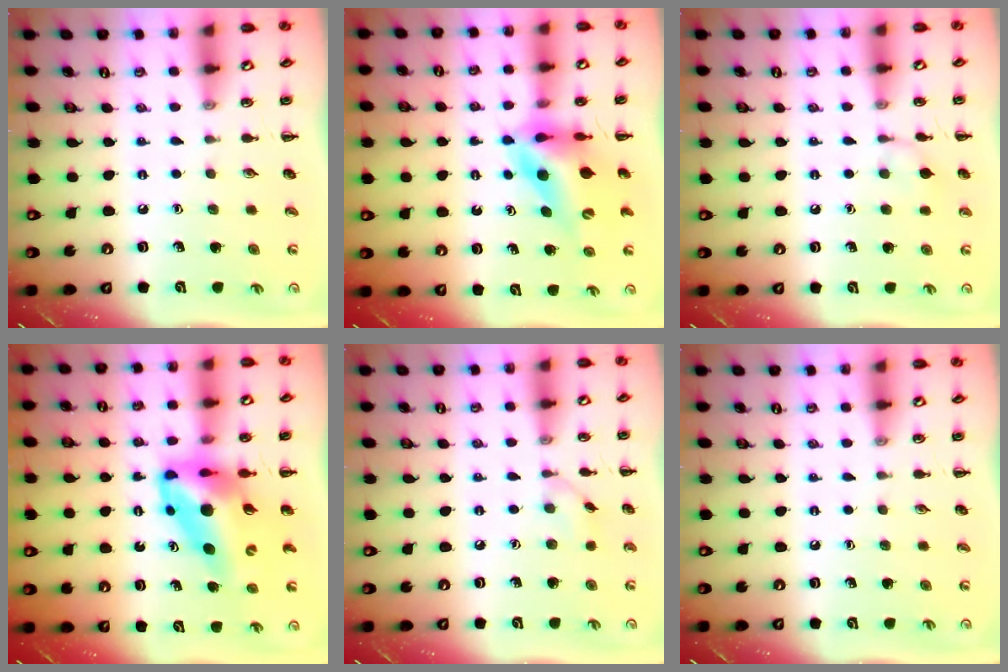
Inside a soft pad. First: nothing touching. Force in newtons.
{"total": 11.1, "press": 10.5, "slide": 3.6}
{"total": 6.3, "press": 6.1, "slide": 1.4}
{"total": 12.3, "press": 11.7, "slide": 3.9}
{"total": 4.3, "press": 3.9, "slide": 1.8}
{"total": 0.0}